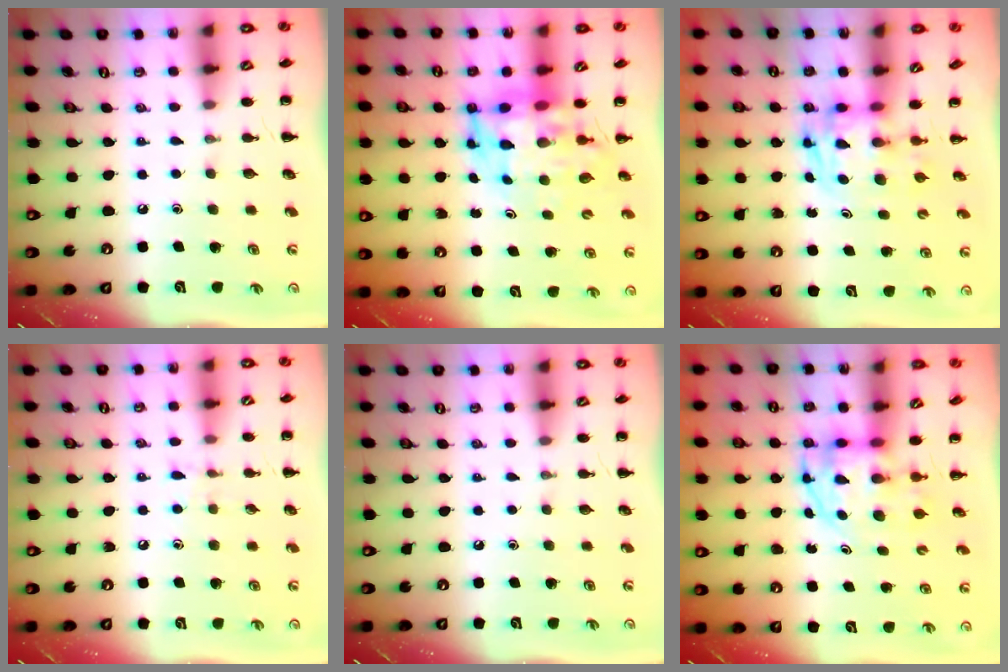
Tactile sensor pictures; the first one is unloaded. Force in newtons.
{"total": 7.1, "press": 6.8, "slide": 2.1}
{"total": 2.9, "press": 2.9, "slide": 0.5}
{"total": 5.7, "press": 5.3, "slide": 2.2}
{"total": 0.0}
{"total": 3.8, "press": 3.7, "slide": 0.8}